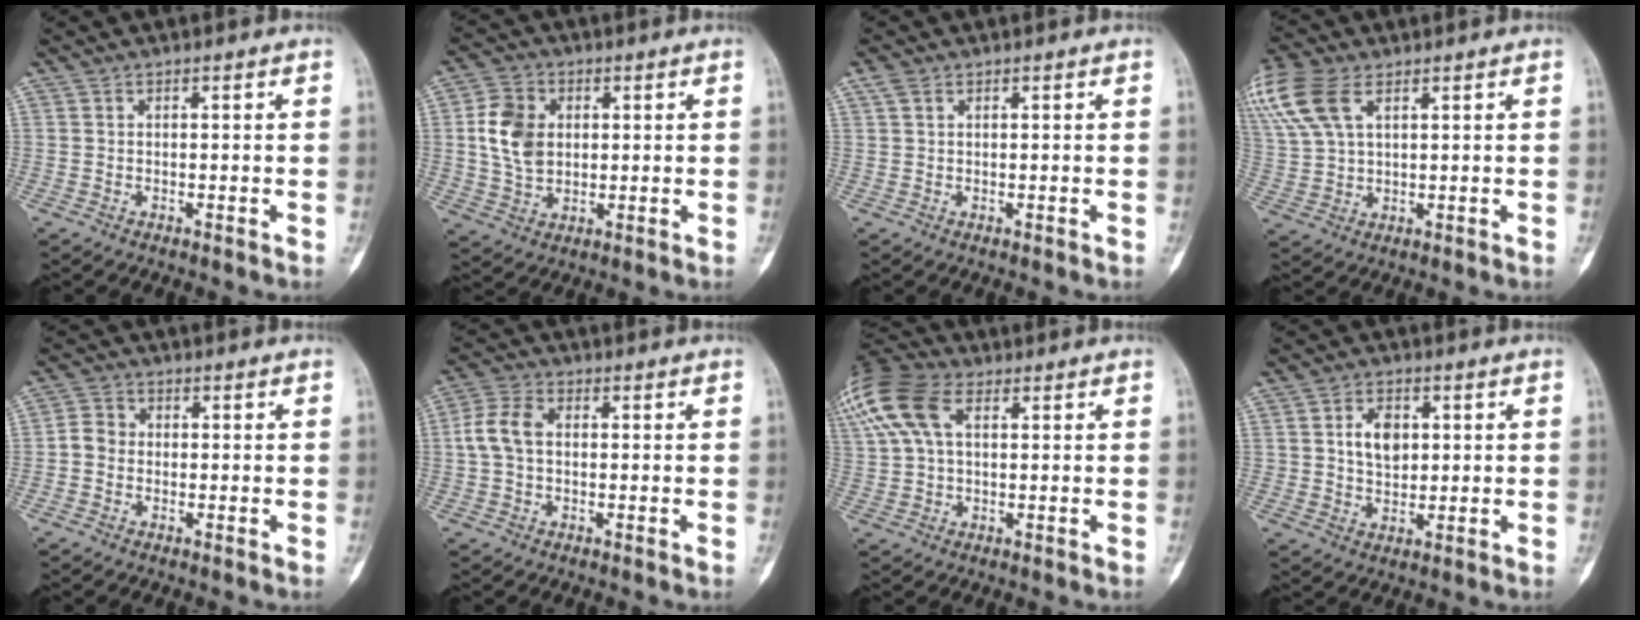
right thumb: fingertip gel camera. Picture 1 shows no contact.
{"total": 9.6, "force": [1.4, 7.2, 6.1], "torque": [-0.097, 0.003, 0.029]}
{"total": 1.6, "force": [0.9, 0.9, 1.0], "torque": [-0.024, 0.011, 0.021]}
{"total": 14.8, "force": [7.2, 8.3, 9.9], "torque": [-0.249, 0.010, 0.143]}
{"total": 3.4, "force": [-0.6, 2.9, 1.5], "torque": [-0.018, 0.010, -0.020]}
{"total": 6.3, "force": [0.2, 4.3, 4.7], "torque": [-0.101, 0.019, -0.002]}
{"total": 17.7, "force": [6.7, 10.7, 12.4], "torque": [-0.304, 0.044, 0.122]}
{"total": 6.5, "force": [1.5, 4.7, 4.3], "torque": [-0.044, -0.005, 0.027]}